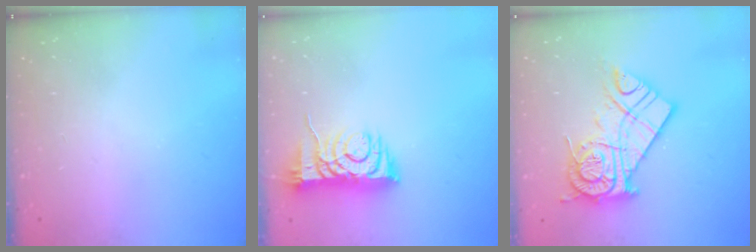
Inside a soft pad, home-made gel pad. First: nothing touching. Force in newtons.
{"total": 7.6, "press": 7.5, "slide": 1.2}
{"total": 15.8, "press": 15.7, "slide": 1.3}